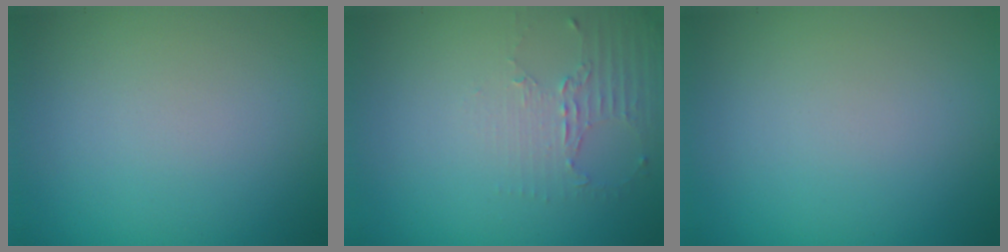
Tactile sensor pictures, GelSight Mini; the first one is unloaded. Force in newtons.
{"total": 2.0, "press": 1.5, "slide": 1.4}
{"total": 0.0}